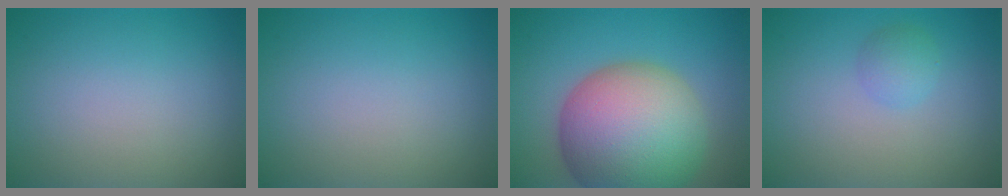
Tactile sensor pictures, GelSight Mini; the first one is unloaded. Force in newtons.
{"total": 0.0}
{"total": 14.7, "press": 14.7, "slide": 0.9}
{"total": 1.6, "press": 1.6, "slide": 0.0}